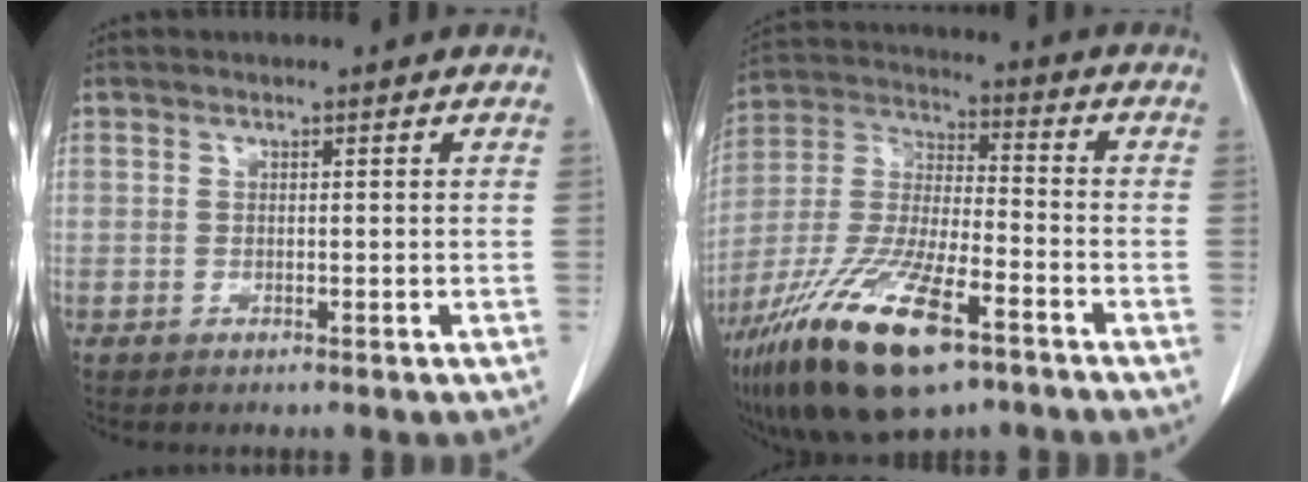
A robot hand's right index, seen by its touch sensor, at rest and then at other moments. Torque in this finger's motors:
{"motor_torque": [2.14, 0.00, 1.05, 0.21]}